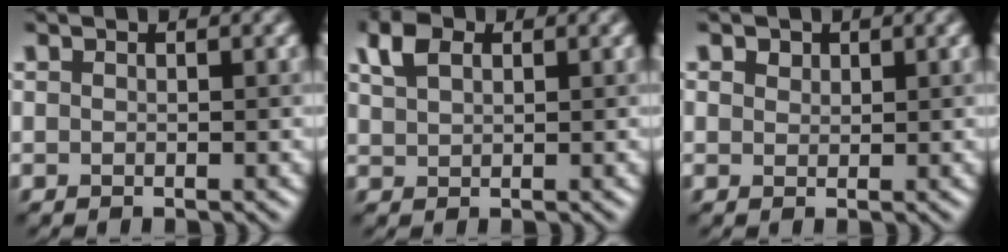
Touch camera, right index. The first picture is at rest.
{"total": 2.8, "force": [1.5, 1.6, 1.6], "torque": [-0.040, 0.007, 0.037]}
{"total": 1.0, "force": [0.7, 0.7, 0.3], "torque": [-0.006, 0.001, 0.014]}